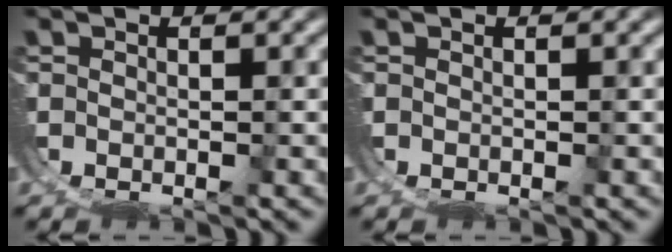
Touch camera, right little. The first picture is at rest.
{"total": 0.0}